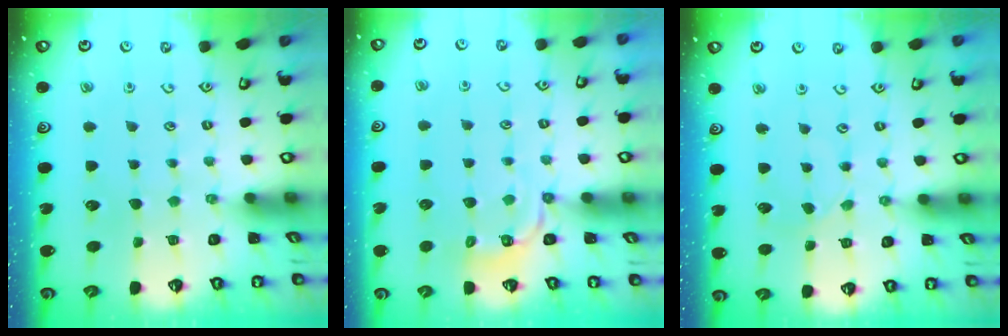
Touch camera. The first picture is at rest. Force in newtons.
{"total": 4.2, "press": 3.9, "slide": 1.6}
{"total": 2.3, "press": 2.3, "slide": 0.4}